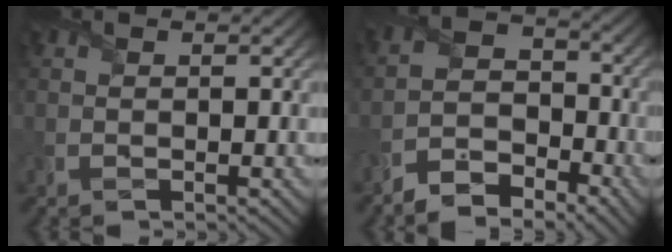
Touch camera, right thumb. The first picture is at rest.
{"total": 6.1, "force": [-4.8, 3.0, 2.2], "torque": [-0.040, -0.001, -0.101]}